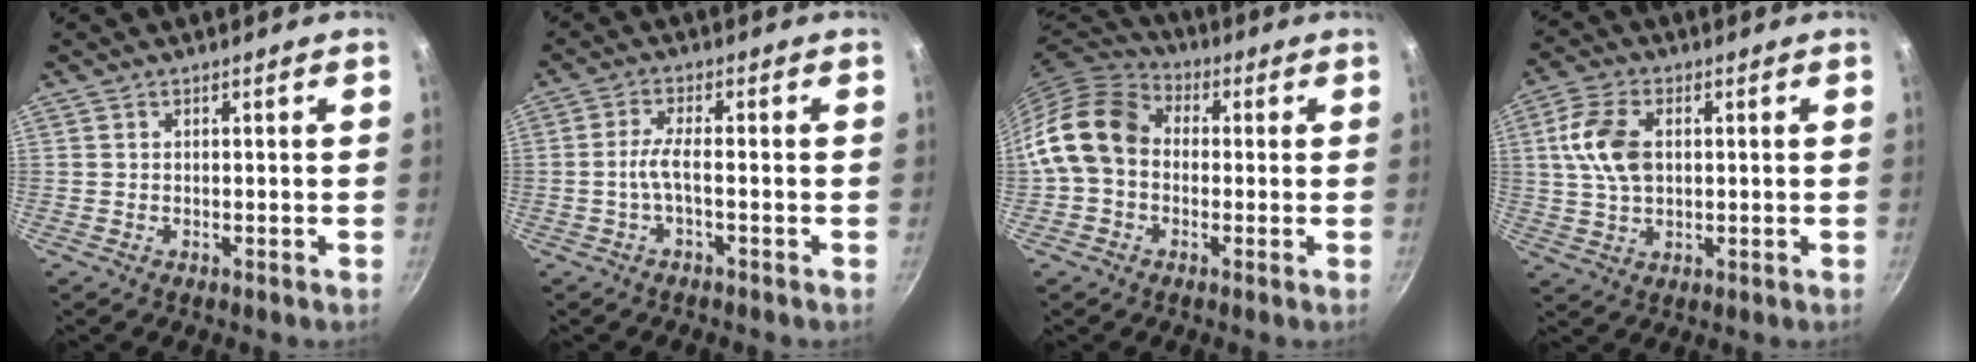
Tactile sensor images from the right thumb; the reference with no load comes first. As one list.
[{"total": 3.6, "force": [-1.3, 0.6, 3.4], "torque": [-0.079, 0.014, -0.031]}, {"total": 13.1, "force": [-0.3, 10.3, 8.2], "torque": [-0.129, 0.031, -0.026]}, {"total": 9.6, "force": [1.7, 6.0, 7.3], "torque": [-0.134, 0.009, 0.028]}]